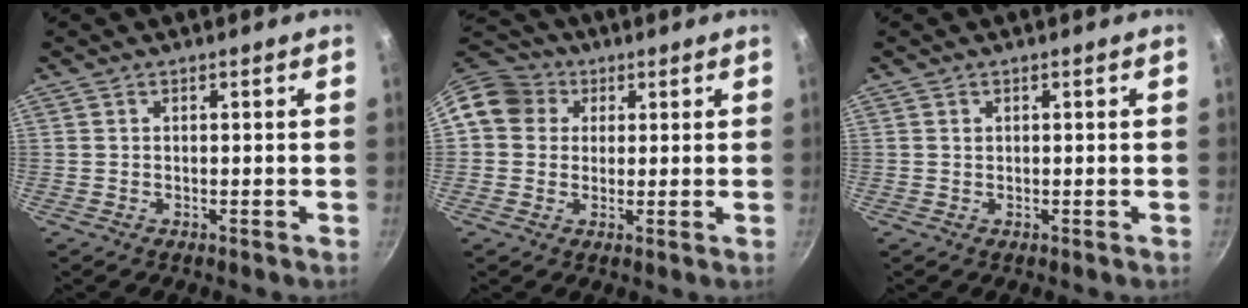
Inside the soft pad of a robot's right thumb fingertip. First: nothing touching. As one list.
[{"total": 9.5, "force": [2.5, 8.5, 3.6], "torque": [-0.043, 0.018, 0.027]}, {"total": 0.6, "force": [0.2, 0.5, 0.2], "torque": [-0.003, 0.000, 0.004]}]